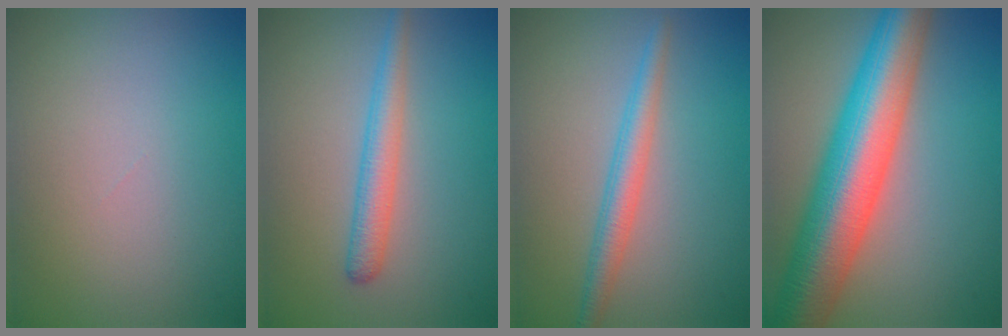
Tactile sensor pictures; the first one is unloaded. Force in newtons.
{"total": 2.8, "press": 2.8, "slide": 0.2}
{"total": 2.7, "press": 2.7, "slide": 0.1}
{"total": 11.5, "press": 11.5, "slide": 0.3}